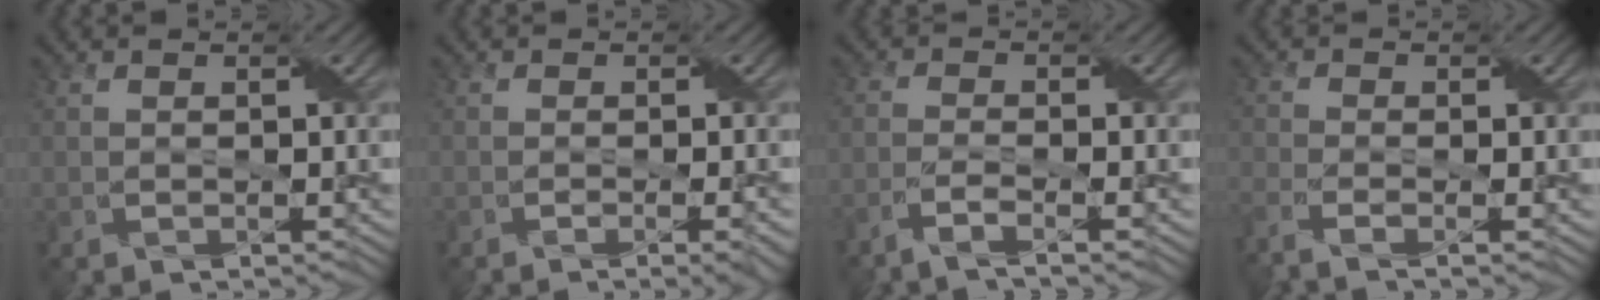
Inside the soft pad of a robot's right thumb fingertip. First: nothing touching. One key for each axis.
{"total": 3.8, "fx": -1.7, "fy": 1.0, "fz": 3.2, "tx": -0.036, "ty": 0.004, "tz": -0.021}
{"total": 3.1, "fx": -2.3, "fy": 0.4, "fz": 2.1, "tx": -0.036, "ty": 0.004, "tz": -0.059}
{"total": 4.2, "fx": -2.8, "fy": 1.2, "fz": 2.9, "tx": -0.049, "ty": -0.008, "tz": -0.061}